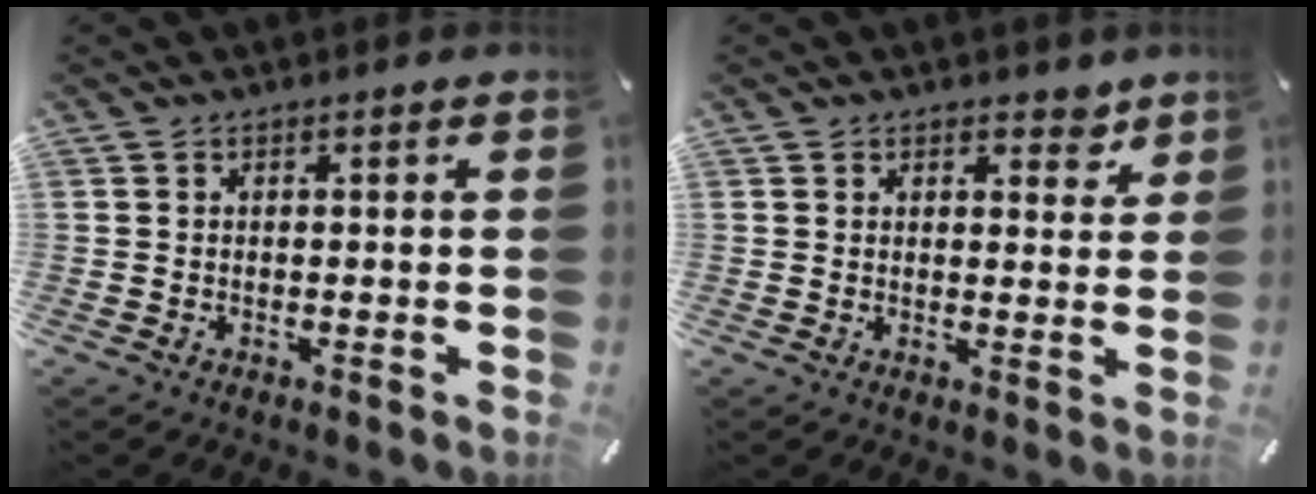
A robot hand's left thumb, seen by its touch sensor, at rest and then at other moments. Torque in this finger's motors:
{"motor_torque": [0.29, -0.26, -0.04, -0.04, -0.01]}